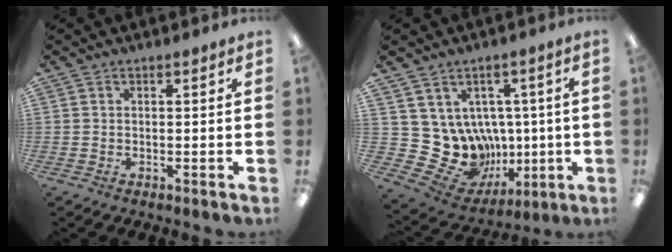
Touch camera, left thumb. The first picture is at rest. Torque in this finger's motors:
{"motor_torque": [-0.37, 0.48, -0.04, -0.08, 0.00]}